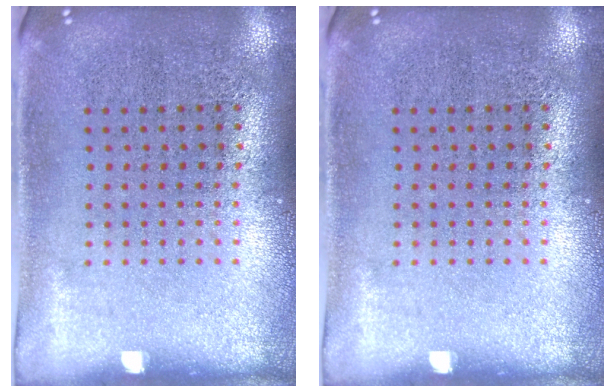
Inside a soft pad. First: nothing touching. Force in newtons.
{"total": 0.0}